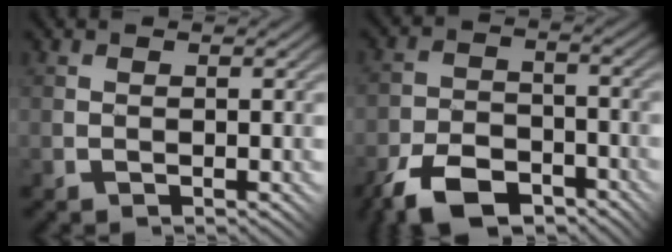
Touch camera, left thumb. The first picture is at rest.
{"total": 9.0, "force": [-6.5, 4.1, 4.6], "torque": [-0.096, -0.009, -0.124]}